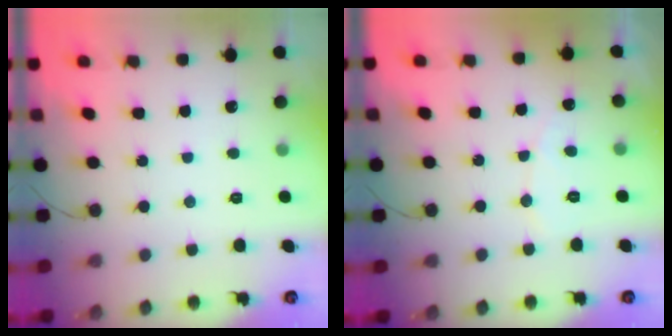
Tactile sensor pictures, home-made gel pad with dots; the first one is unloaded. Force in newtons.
{"total": 3.9, "press": 3.9, "slide": 0.2}